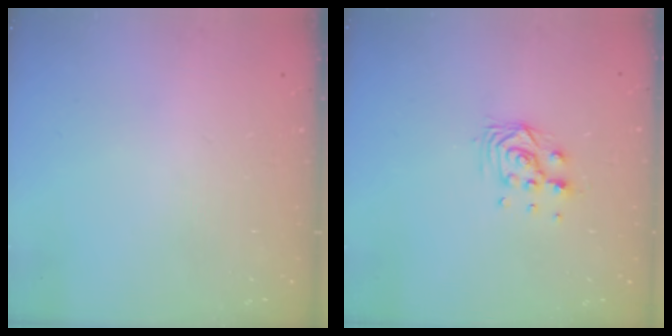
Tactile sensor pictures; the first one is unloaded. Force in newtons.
{"total": 7.3, "press": 7.2, "slide": 0.6}